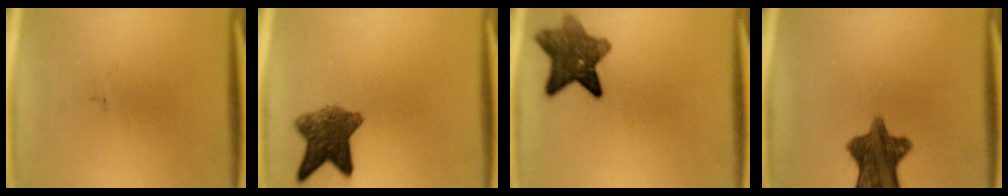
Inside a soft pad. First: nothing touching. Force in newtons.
{"total": 7.4}
{"total": 8.6}
{"total": 10.1}